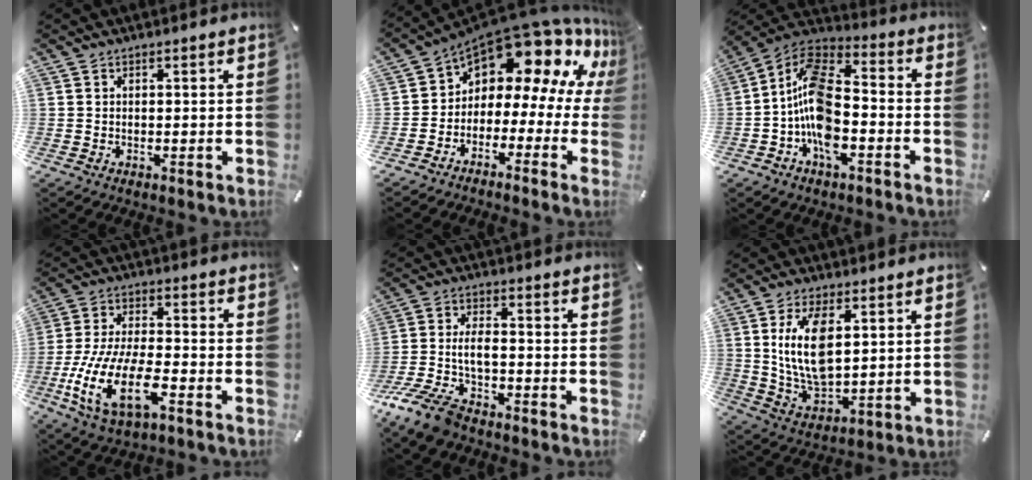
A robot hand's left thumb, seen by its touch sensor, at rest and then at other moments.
{"total": 13.3, "force": [9.5, 6.1, 7.1], "torque": [-0.111, -0.094, 0.156]}
{"total": 13.4, "force": [-4.8, 7.5, 10.0], "torque": [-0.217, 0.012, -0.091]}
{"total": 16.0, "force": [-7.4, 6.6, 12.6], "torque": [-0.275, 0.012, -0.130]}
{"total": 10.1, "force": [-5.7, 5.0, 6.6], "torque": [-0.151, 0.015, -0.111]}
{"total": 12.6, "force": [3.5, 6.8, 10.1], "torque": [-0.218, -0.013, 0.058]}